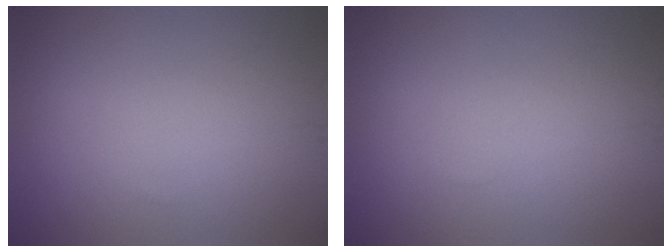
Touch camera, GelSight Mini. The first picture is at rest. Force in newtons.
{"total": 0.0}